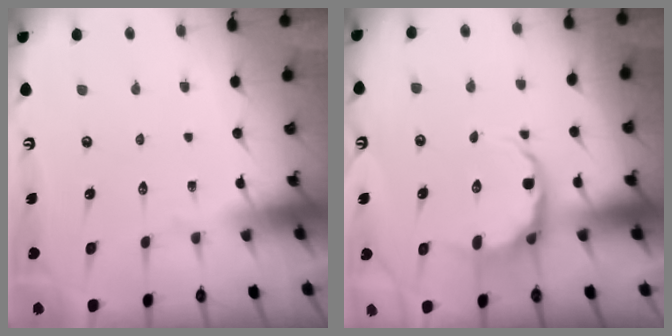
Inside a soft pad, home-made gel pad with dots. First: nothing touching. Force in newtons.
{"total": 6.6, "press": 6.1, "slide": 2.5}